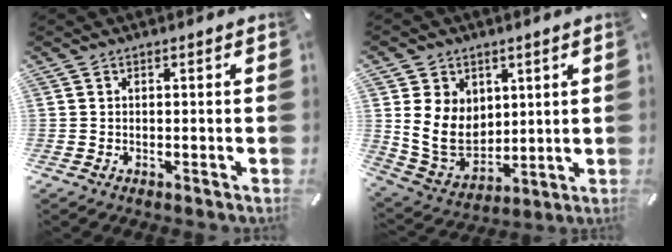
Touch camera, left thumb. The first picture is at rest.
{"total": 11.0, "force": [2.3, 9.7, 4.8], "torque": [-0.103, -0.016, 0.050]}